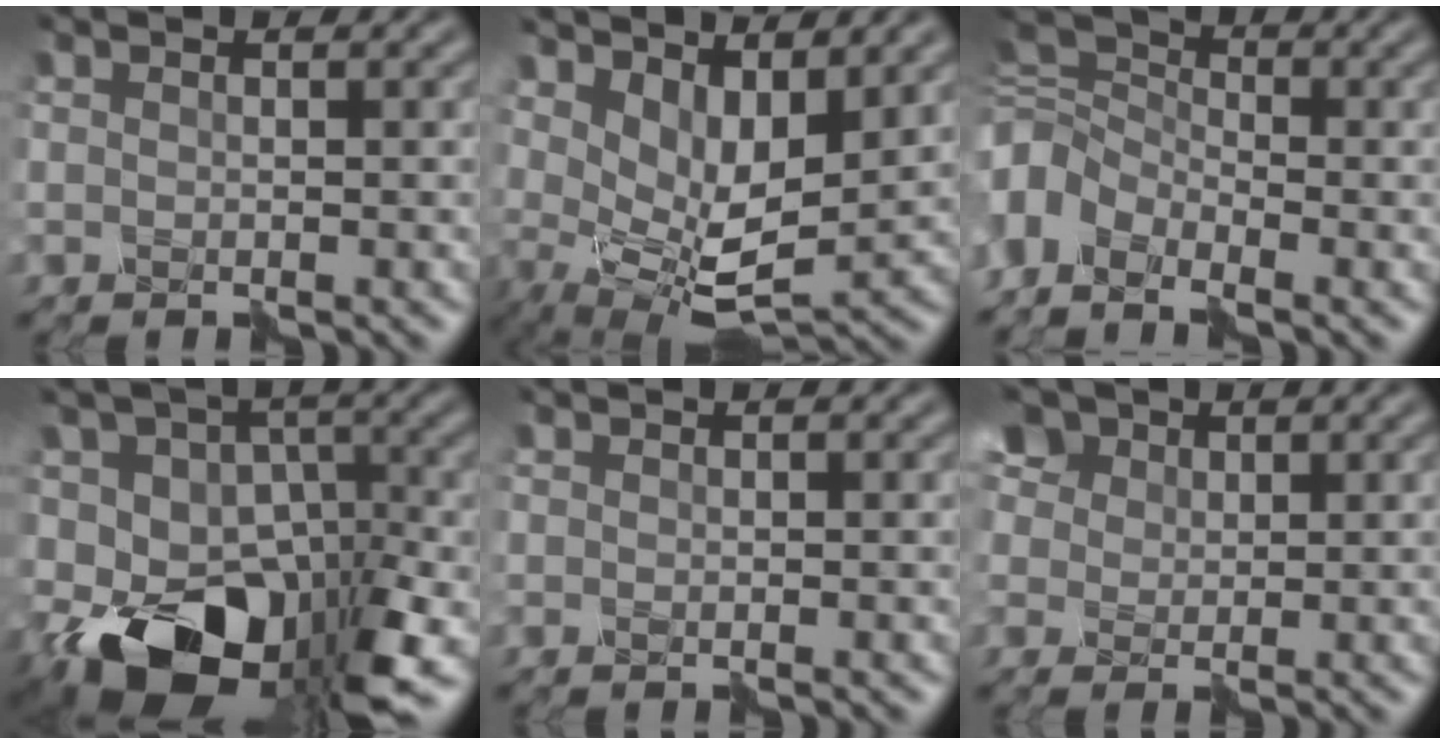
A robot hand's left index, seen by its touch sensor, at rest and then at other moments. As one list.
[{"total": 5.6, "force": [1.5, 2.8, 4.7], "torque": [-0.095, -0.023, 0.038]}, {"total": 6.4, "force": [-4.0, 3.5, 3.6], "torque": [-0.078, 0.008, -0.099]}, {"total": 13.3, "force": [-5.7, 8.3, 8.7], "torque": [-0.137, -0.013, -0.094]}, {"total": 0.0}, {"total": 8.6, "force": [4.9, 5.6, 4.3], "torque": [-0.134, 0.017, 0.086]}]